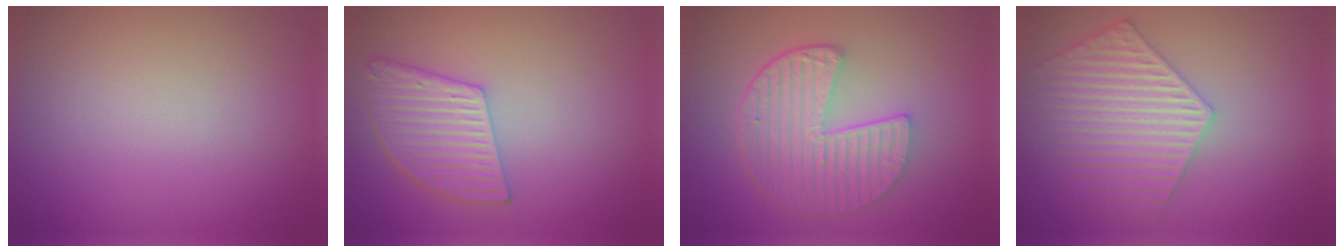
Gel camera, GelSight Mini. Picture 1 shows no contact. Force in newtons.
{"total": 5.0, "press": 4.0, "slide": 3.1}
{"total": 6.0, "press": 4.3, "slide": 4.2}
{"total": 5.8, "press": 4.6, "slide": 3.5}